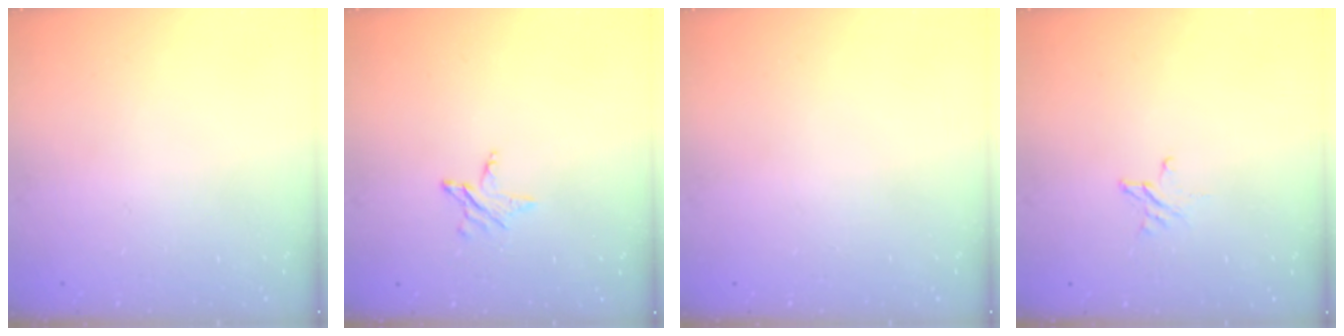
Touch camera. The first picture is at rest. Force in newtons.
{"total": 2.9, "press": 2.9, "slide": 0.3}
{"total": 0.0}
{"total": 2.7, "press": 2.7, "slide": 0.2}